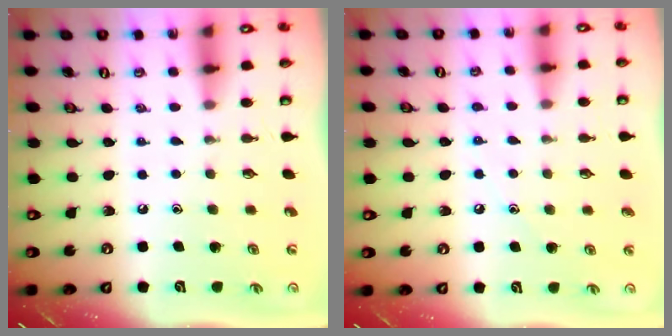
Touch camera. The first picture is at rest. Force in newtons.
{"total": 4.7, "press": 4.6, "slide": 0.6}